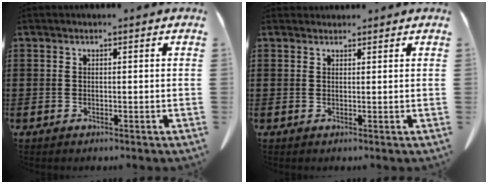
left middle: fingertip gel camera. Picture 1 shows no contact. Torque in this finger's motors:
{"motor_torque": [0.06, -0.02, 0.06, 0.03]}